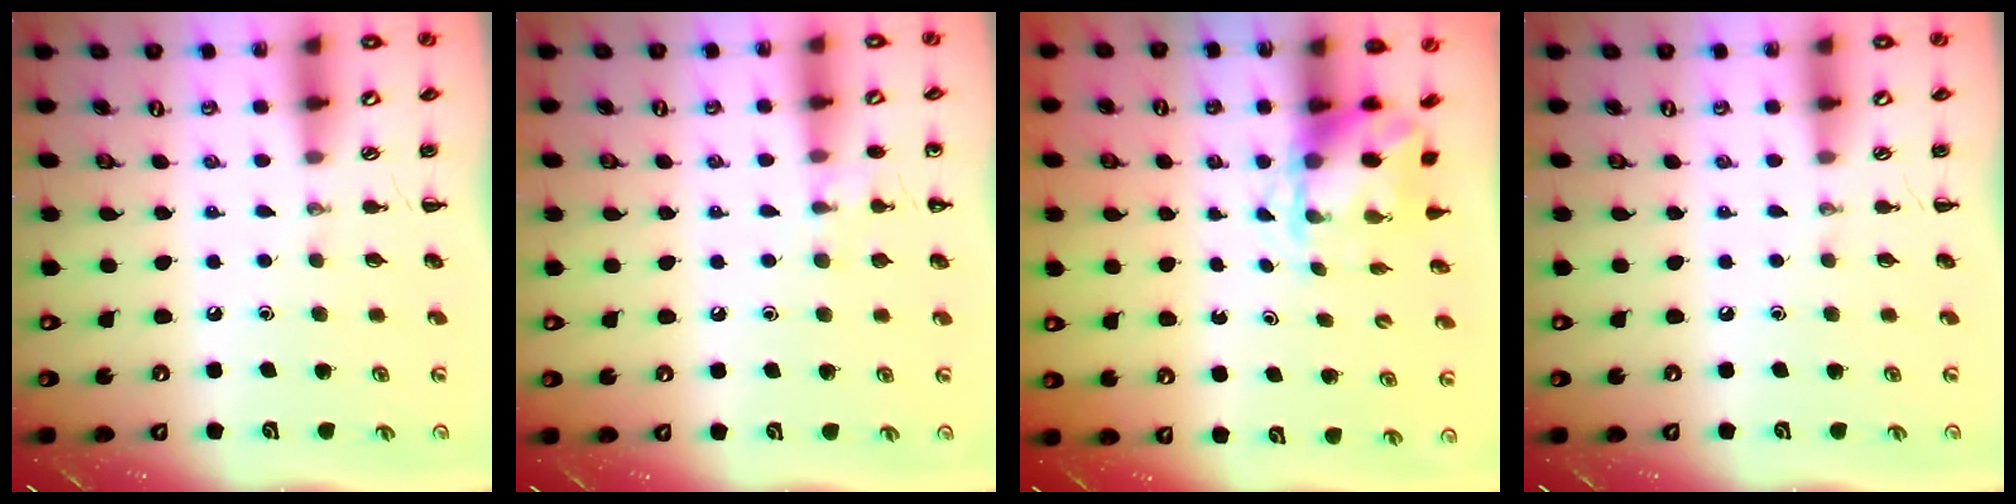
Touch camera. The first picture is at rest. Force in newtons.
{"total": 7.5, "press": 7.2, "slide": 2.0}
{"total": 4.2, "press": 4.2, "slide": 0.5}
{"total": 0.0}